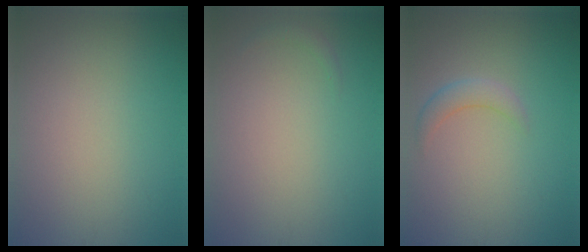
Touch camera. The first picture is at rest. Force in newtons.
{"total": 0.5, "press": 0.5, "slide": 0.1}
{"total": 1.7, "press": 1.7, "slide": 0.0}